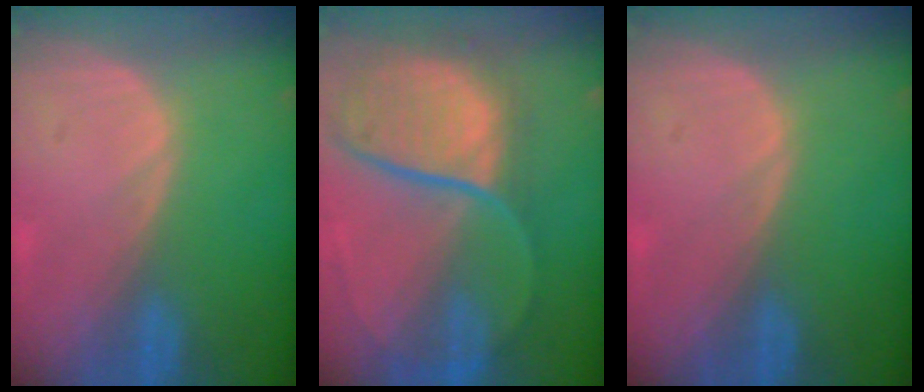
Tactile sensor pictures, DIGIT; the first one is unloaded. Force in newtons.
{"total": 11.8, "press": 9.8, "slide": 6.6}
{"total": 0.0}